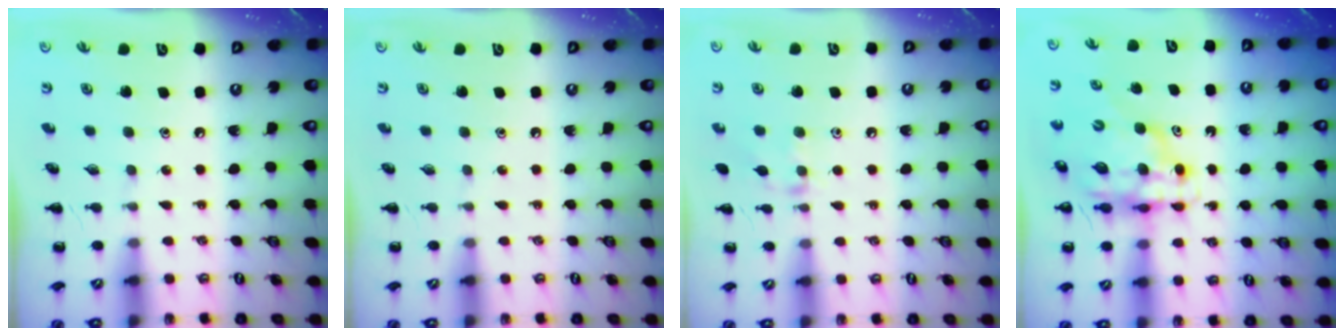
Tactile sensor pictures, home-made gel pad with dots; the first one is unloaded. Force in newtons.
{"total": 0.0}
{"total": 7.5, "press": 7.4, "slide": 1.3}
{"total": 12.6, "press": 12.1, "slide": 3.4}